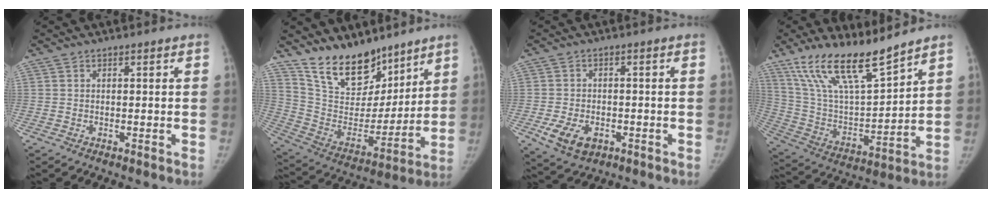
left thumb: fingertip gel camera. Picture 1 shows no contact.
{"total": 17.8, "force": [14.0, 8.3, 7.1], "torque": [-0.078, -0.087, 0.257]}
{"total": 7.2, "force": [-2.7, 4.8, 4.6], "torque": [-0.079, 0.001, -0.038]}
{"total": 18.3, "force": [14.1, 4.3, 10.8], "torque": [-0.175, -0.068, 0.273]}